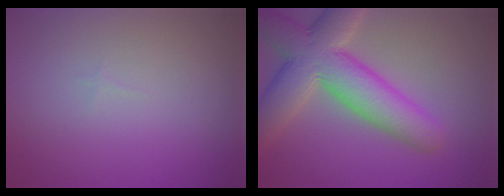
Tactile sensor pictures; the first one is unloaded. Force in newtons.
{"total": 9.6, "press": 9.5, "slide": 0.8}